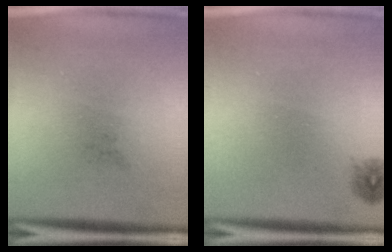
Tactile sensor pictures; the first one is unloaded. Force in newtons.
{"total": 0.9}